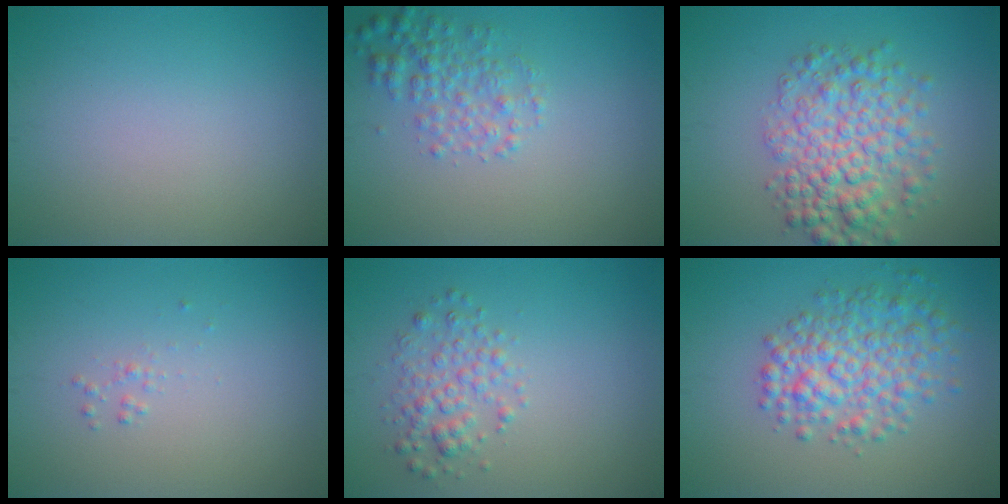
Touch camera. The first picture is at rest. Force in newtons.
{"total": 2.9, "press": 2.9, "slide": 0.1}
{"total": 6.3, "press": 6.3, "slide": 0.1}
{"total": 0.5, "press": 0.5, "slide": 0.0}
{"total": 2.6, "press": 2.6, "slide": 0.0}
{"total": 5.4, "press": 5.4, "slide": 0.1}